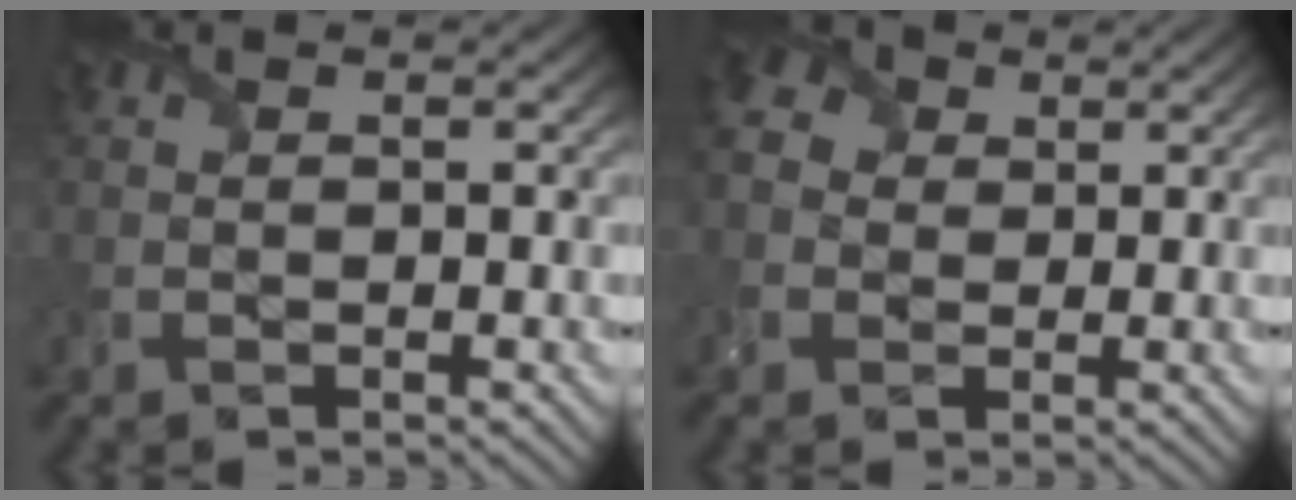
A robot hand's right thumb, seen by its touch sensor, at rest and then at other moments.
{"total": 4.5, "force": [0.7, 4.0, 2.0], "torque": [-0.061, 0.007, 0.002]}